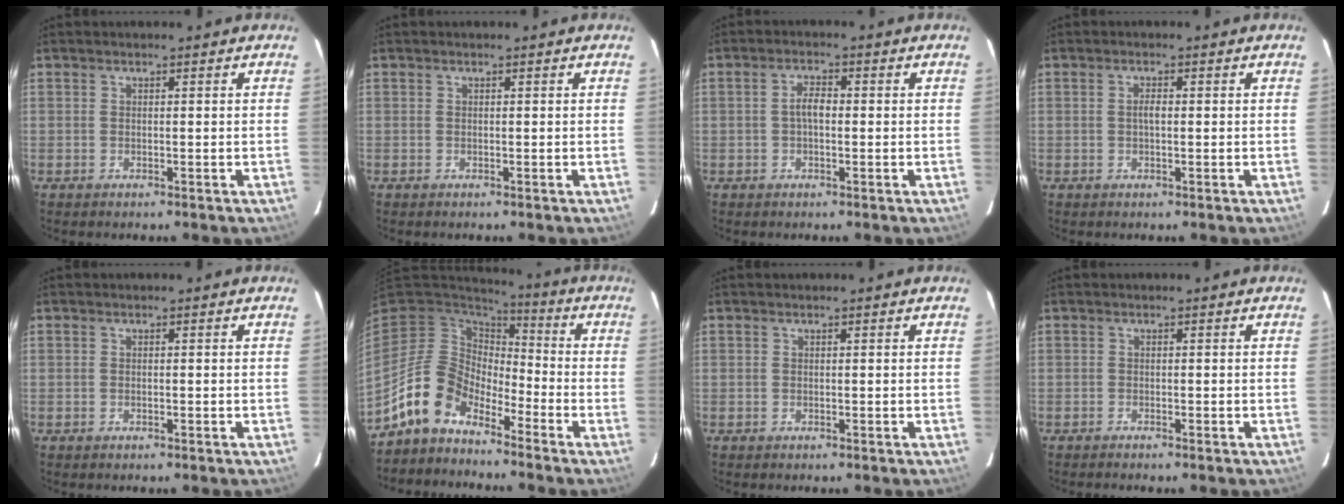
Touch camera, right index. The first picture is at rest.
{"total": 0.0}
{"total": 2.8, "force": [-0.2, 1.3, 2.4], "torque": [-0.048, 0.008, -0.003]}
{"total": 1.5, "force": [0.0, 0.5, 1.4], "torque": [-0.026, 0.004, -0.002]}
{"total": 0.0}
{"total": 10.8, "force": [-8.4, 5.7, 3.9], "torque": [-0.086, 0.022, -0.164]}
{"total": 0.0}
{"total": 1.0, "force": [-1.0, 0.1, 0.4], "torque": [-0.014, -0.004, -0.017]}